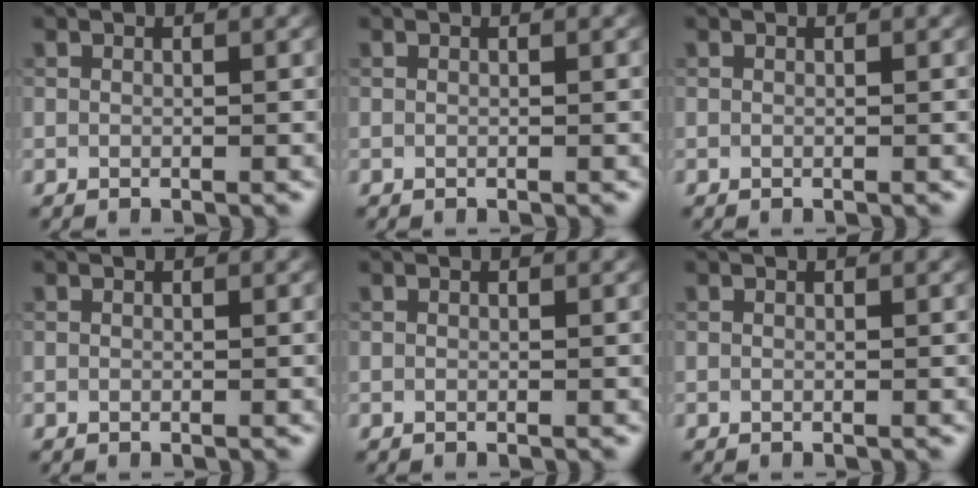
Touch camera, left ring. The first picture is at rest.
{"total": 0.0}
{"total": 0.0}
{"total": 0.0}
{"total": 0.0}
{"total": 0.0}